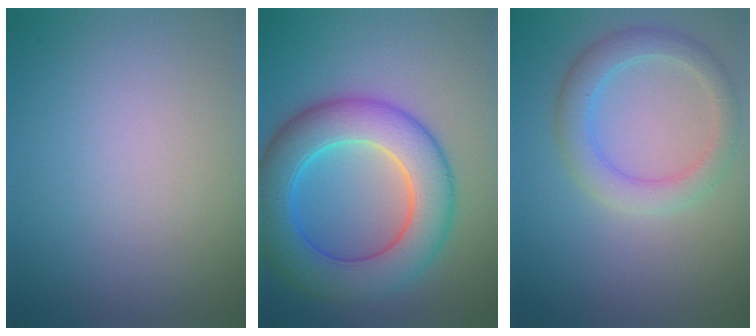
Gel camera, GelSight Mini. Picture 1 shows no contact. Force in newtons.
{"total": 9.0, "press": 9.0, "slide": 0.2}
{"total": 3.7, "press": 3.7, "slide": 0.1}